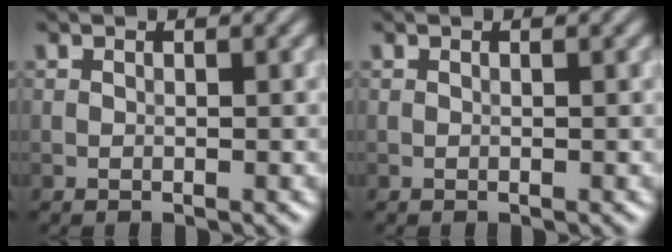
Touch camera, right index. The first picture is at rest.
{"total": 0.0}